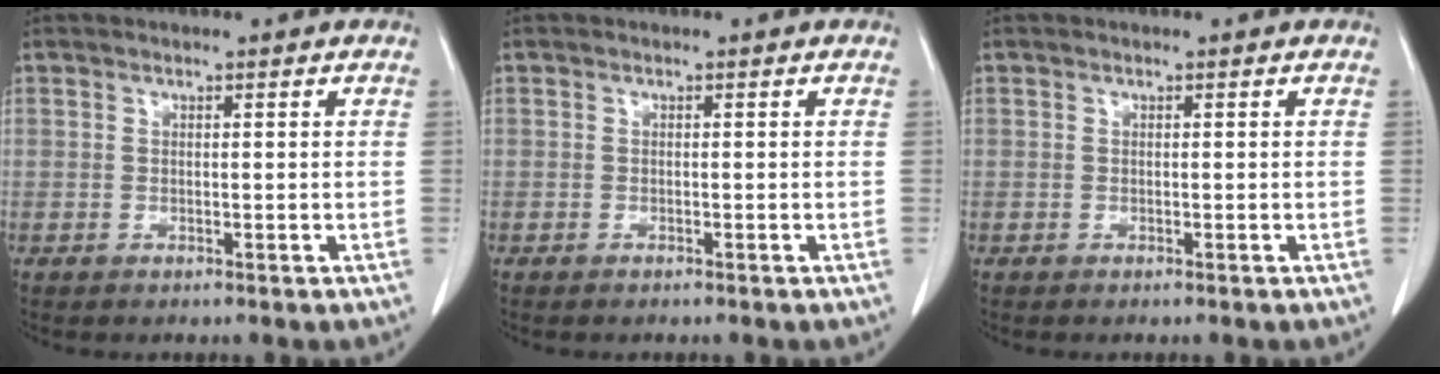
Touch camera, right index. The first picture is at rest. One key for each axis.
{"total": 0.0}
{"total": 0.0}